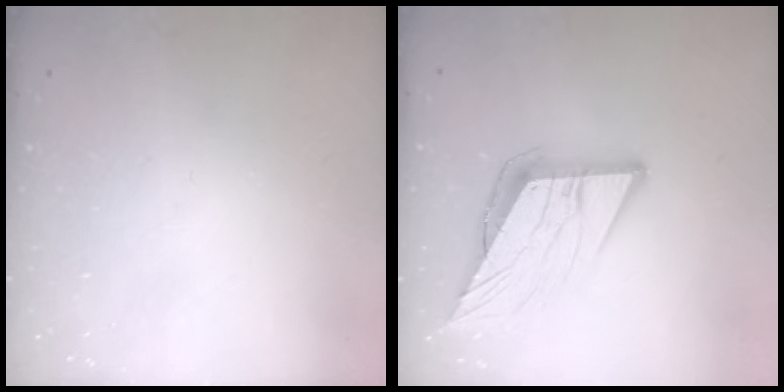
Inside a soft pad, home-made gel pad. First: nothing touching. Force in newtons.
{"total": 12.2, "press": 12.1, "slide": 1.4}